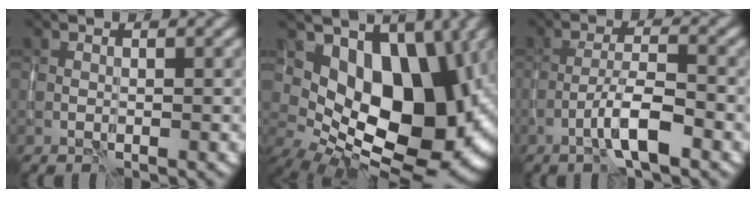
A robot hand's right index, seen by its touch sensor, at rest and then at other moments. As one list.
[{"total": 14.8, "force": [2.6, 9.5, 11.1], "torque": [-0.151, -0.022, 0.055]}, {"total": 4.2, "force": [-2.4, 0.7, 3.3], "torque": [-0.060, 0.009, -0.048]}]